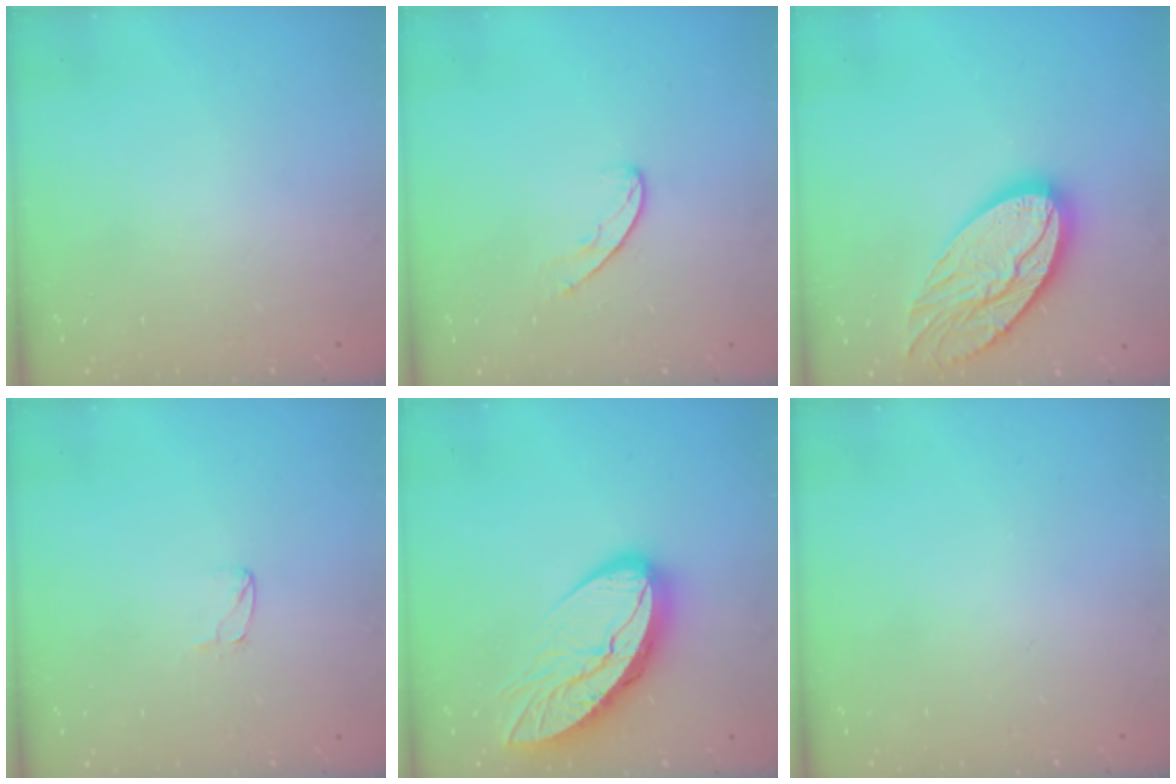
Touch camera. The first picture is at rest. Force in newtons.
{"total": 5.8, "press": 5.8, "slide": 0.3}
{"total": 19.2, "press": 19.1, "slide": 1.8}
{"total": 4.1, "press": 4.0, "slide": 0.3}
{"total": 14.5, "press": 14.5, "slide": 1.3}
{"total": 0.0}